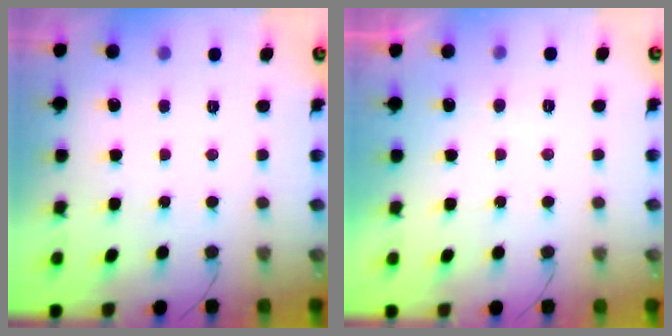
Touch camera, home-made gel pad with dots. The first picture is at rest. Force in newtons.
{"total": 3.8, "press": 3.8, "slide": 0.3}